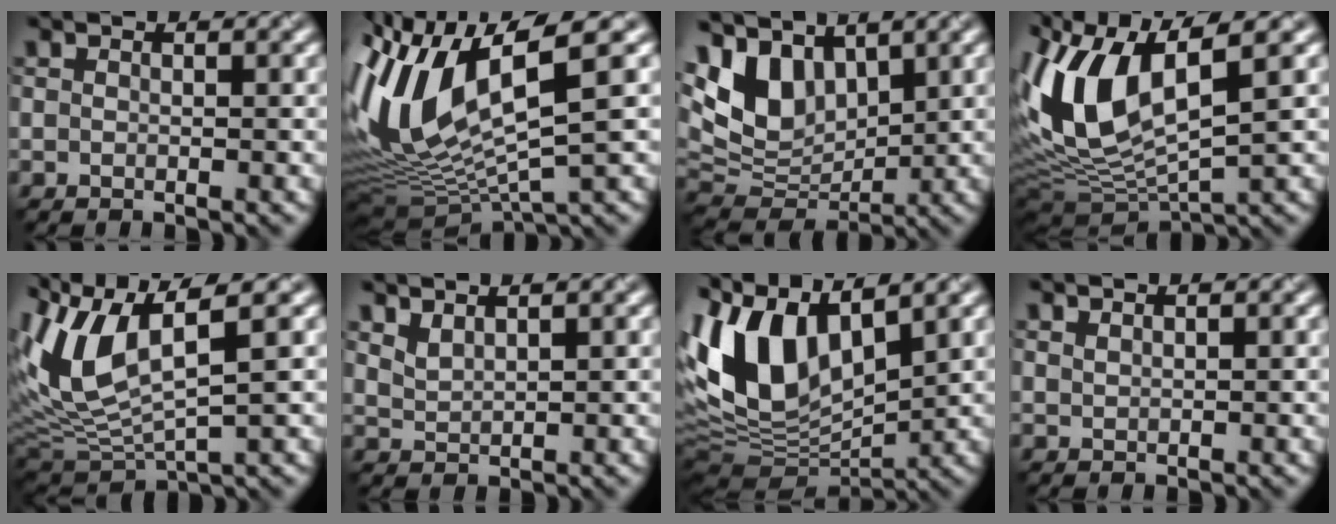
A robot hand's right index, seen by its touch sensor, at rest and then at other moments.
{"total": 10.7, "force": [1.6, 3.7, 9.9], "torque": [-0.213, 0.002, 0.035]}
{"total": 6.1, "force": [3.7, 3.7, 3.2], "torque": [-0.069, -0.001, 0.072]}
{"total": 10.7, "force": [2.5, 4.4, 9.5], "torque": [-0.212, 0.000, 0.049]}
{"total": 9.6, "force": [3.3, 3.6, 8.3], "torque": [-0.195, 0.008, 0.065]}
{"total": 1.9, "force": [1.8, 0.1, 0.1], "torque": [-0.011, 0.007, 0.042]}
{"total": 11.6, "force": [4.5, 5.7, 9.0], "torque": [-0.204, 0.021, 0.078]}
{"total": 0.9, "force": [0.9, 0.0, -0.3], "torque": [0.003, 0.008, 0.019]}